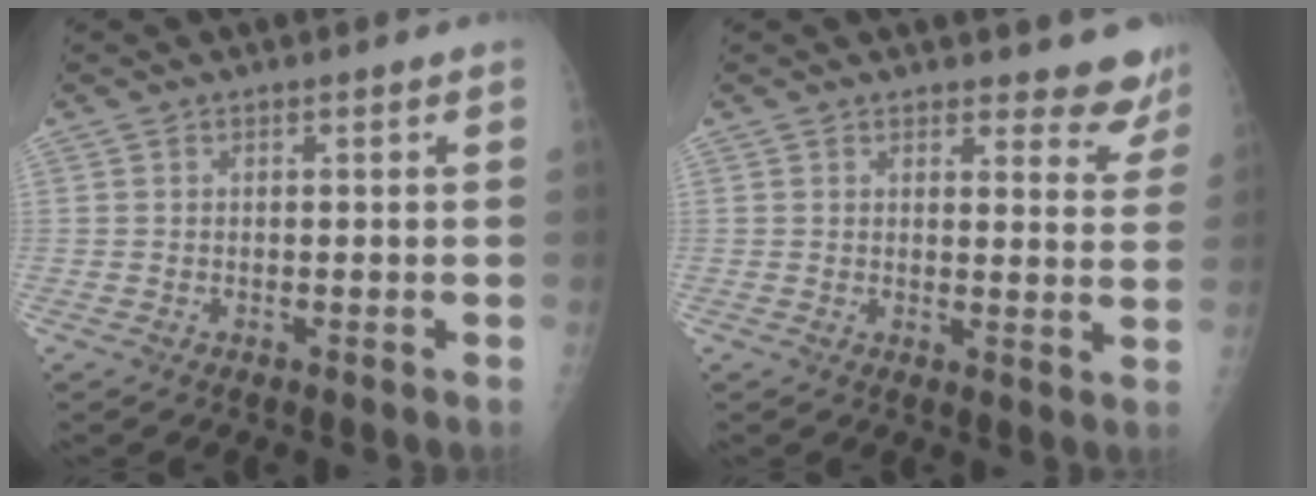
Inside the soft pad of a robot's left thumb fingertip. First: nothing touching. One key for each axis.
{"total": 6.9, "fx": 6.3, "fy": 2.4, "fz": 1.5, "tx": 0.022, "ty": -0.043, "tz": 0.055}